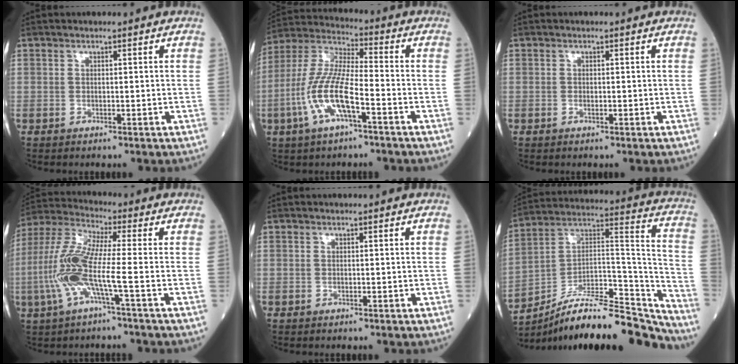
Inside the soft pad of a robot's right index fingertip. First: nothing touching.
{"total": 12.2, "force": [-4.4, 2.6, 11.1], "torque": [-0.245, 0.003, -0.084]}
{"total": 0.5, "force": [-0.1, 0.2, 0.5], "torque": [-0.008, 0.000, 0.000]}
{"total": 11.1, "force": [-2.8, 0.5, 10.7], "torque": [-0.247, 0.007, -0.066]}
{"total": 0.0}
{"total": 23.3, "force": [-20.8, 3.7, 9.9], "torque": [-0.122, 0.039, -0.332]}